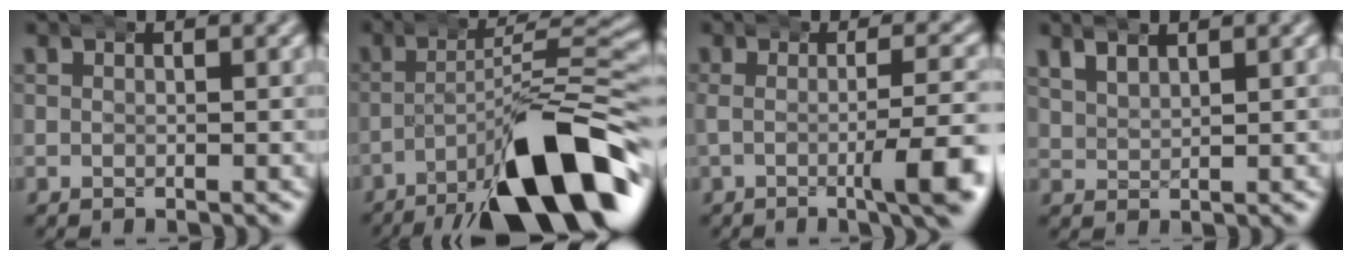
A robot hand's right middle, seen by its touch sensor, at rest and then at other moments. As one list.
[{"total": 11.1, "force": [-6.4, 1.8, 8.8], "torque": [-0.121, 0.016, -0.101]}, {"total": 5.7, "force": [-1.1, 1.3, 5.5], "torque": [-0.069, 0.012, -0.023]}, {"total": 2.4, "force": [1.4, 1.7, 0.9], "torque": [-0.028, -0.003, 0.030]}]